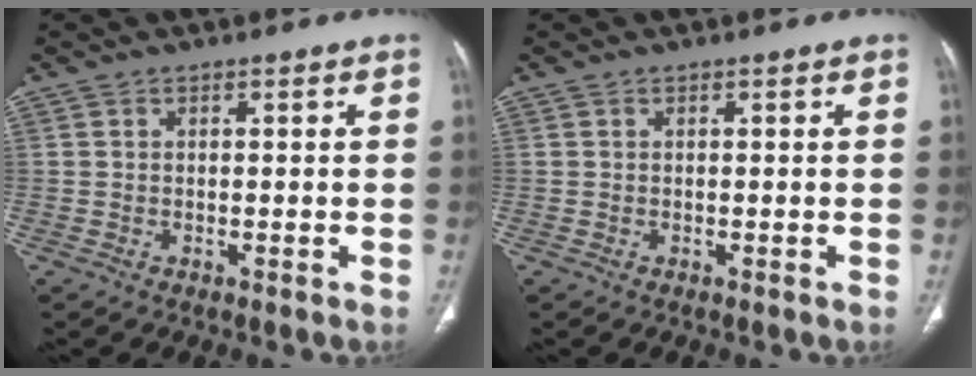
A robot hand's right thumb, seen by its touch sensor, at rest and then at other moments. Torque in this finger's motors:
{"motor_torque": [-0.48, 0.48, -0.15, 0.15, 0.00]}